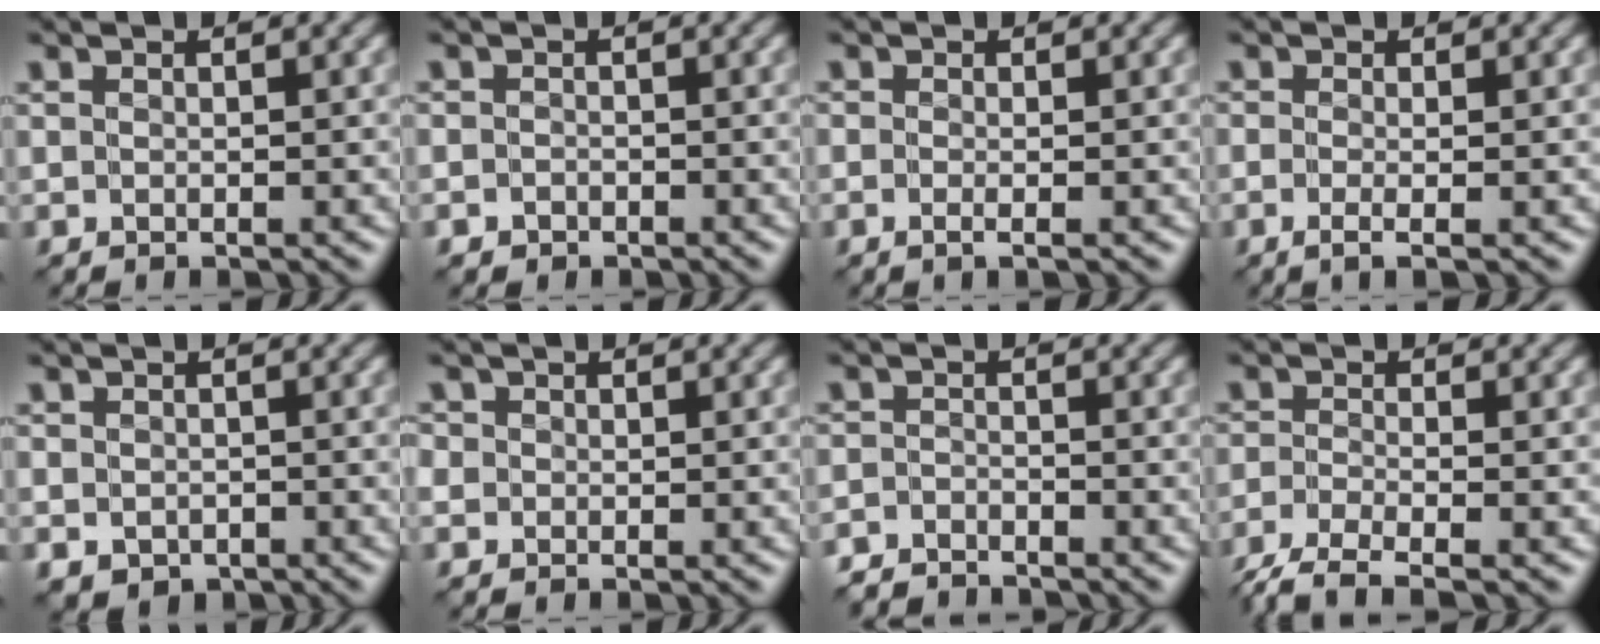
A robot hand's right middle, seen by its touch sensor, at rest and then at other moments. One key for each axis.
{"total": 0.9, "fx": -0.6, "fy": 0.5, "fz": -0.2, "tx": 0.009, "ty": 0.004, "tz": -0.014}
{"total": 0.6, "fx": -0.3, "fy": -0.1, "fz": 0.5, "tx": -0.011, "ty": -0.002, "tz": -0.008}
{"total": 1.4, "fx": -0.5, "fy": 0.1, "fz": 1.3, "tx": -0.025, "ty": -0.004, "tz": -0.013}
{"total": 1.9, "fx": -1.0, "fy": 1.5, "fz": 0.7, "tx": -0.010, "ty": -0.008, "tz": -0.018}
{"total": 1.2, "fx": 0.2, "fy": 1.2, "fz": 0.1, "tx": 0.011, "ty": 0.005, "tz": -0.006}
{"total": 3.3, "fx": -3.2, "fy": 0.7, "fz": 0.1, "tx": 0.001, "ty": -0.004, "tz": -0.070}
{"total": 4.3, "fx": -3.5, "fy": 0.7, "fz": 2.4, "tx": -0.049, "ty": -0.012, "tz": -0.078}